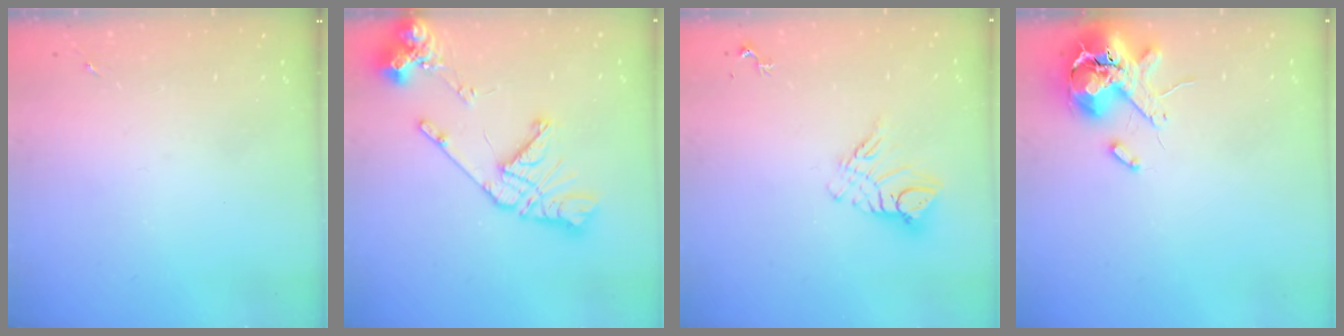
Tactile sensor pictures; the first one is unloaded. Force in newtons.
{"total": 16.1, "press": 16.0, "slide": 2.0}
{"total": 9.8, "press": 9.7, "slide": 0.8}
{"total": 12.2, "press": 12.0, "slide": 1.8}